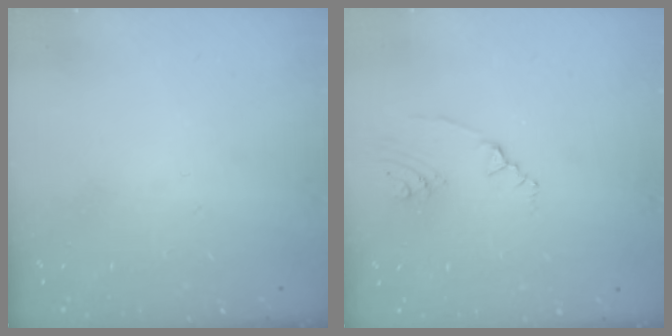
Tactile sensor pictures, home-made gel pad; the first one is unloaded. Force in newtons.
{"total": 2.5, "press": 2.1, "slide": 1.3}